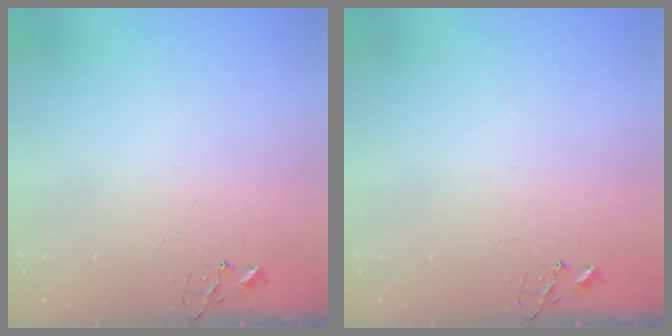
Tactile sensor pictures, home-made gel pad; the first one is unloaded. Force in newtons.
{"total": 0.0}